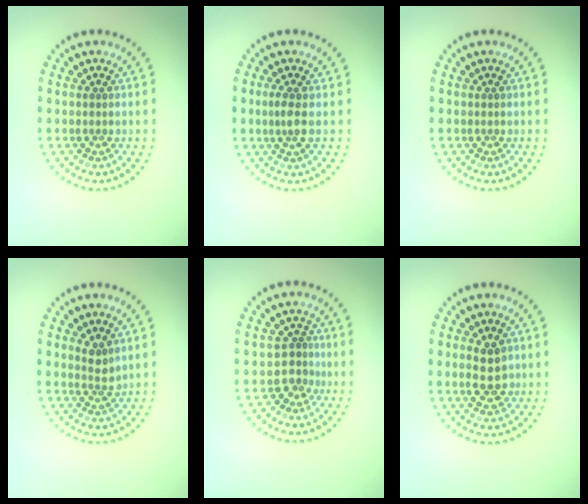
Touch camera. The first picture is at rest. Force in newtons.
{"total": 1.5, "press": 1.3, "slide": 0.8}
{"total": 0.0}
{"total": 1.6, "press": 1.1, "slide": 1.1}
{"total": 1.9, "press": 1.2, "slide": 1.4}
{"total": 2.8, "press": 2.8, "slide": 0.3}